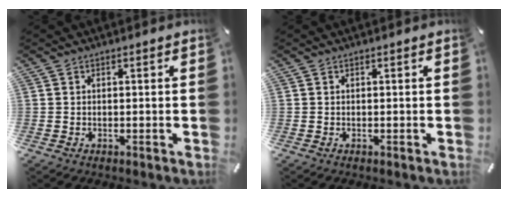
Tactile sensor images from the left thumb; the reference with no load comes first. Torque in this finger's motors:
{"motor_torque": [-0.04, -0.01, 0.04, 0.07, 0.00]}